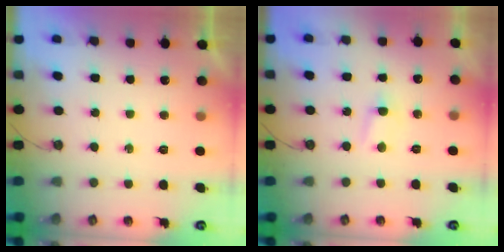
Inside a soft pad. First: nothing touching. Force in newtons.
{"total": 2.8, "press": 2.8, "slide": 0.4}